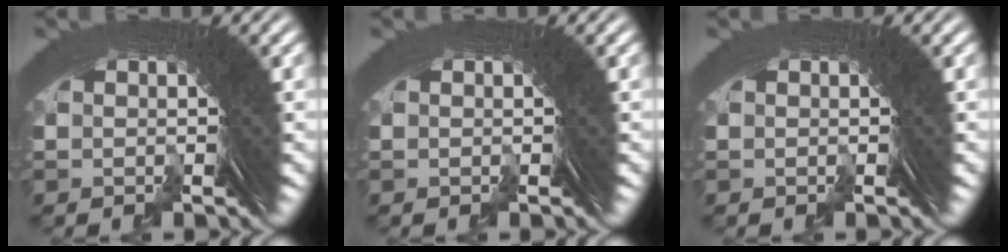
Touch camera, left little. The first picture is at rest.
{"total": 0.0}
{"total": 0.0}